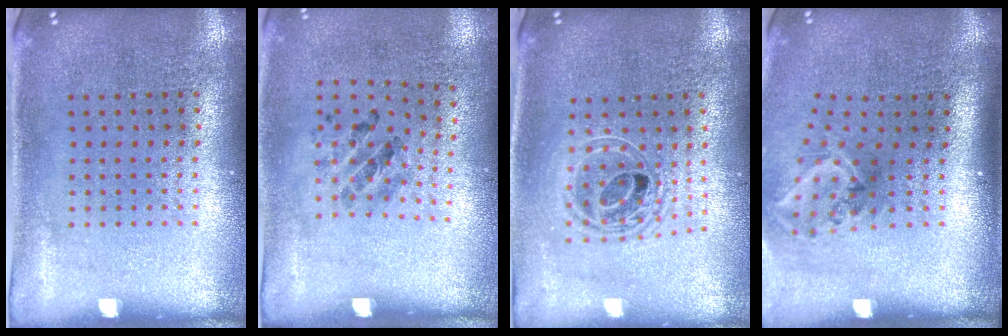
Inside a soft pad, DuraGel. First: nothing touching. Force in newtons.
{"total": 1.2, "press": 0.7, "slide": 1.0}
{"total": 1.7, "press": 1.4, "slide": 1.0}
{"total": 2.1, "press": 1.3, "slide": 1.7}